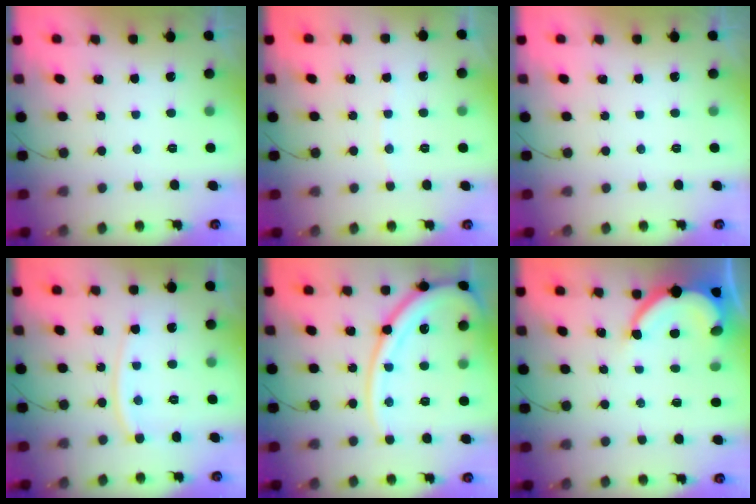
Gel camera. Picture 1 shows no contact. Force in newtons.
{"total": 3.0, "press": 2.9, "slide": 0.4}
{"total": 0.0}
{"total": 9.5, "press": 9.5, "slide": 1.1}
{"total": 18.3, "press": 18.2, "slide": 1.9}
{"total": 8.8, "press": 8.7, "slide": 0.8}